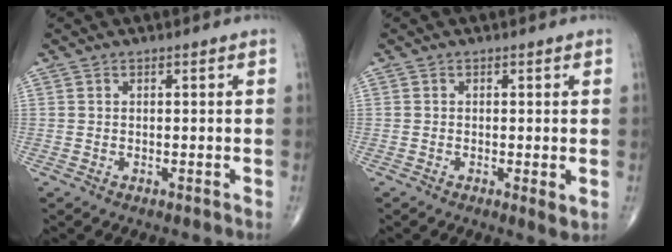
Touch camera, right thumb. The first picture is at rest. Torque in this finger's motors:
{"motor_torque": [-0.43, 0.20, -0.23, 0.04, -0.04]}